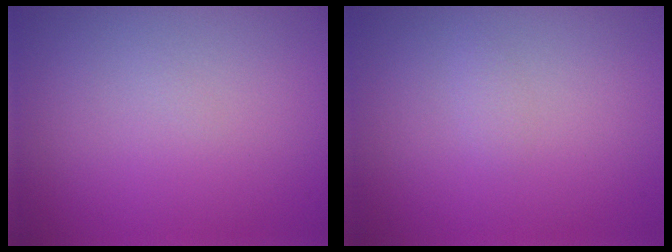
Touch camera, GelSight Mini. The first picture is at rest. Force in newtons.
{"total": 0.6, "press": 0.6, "slide": 0.0}